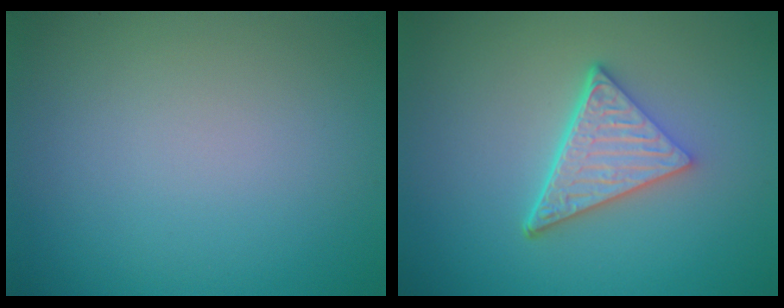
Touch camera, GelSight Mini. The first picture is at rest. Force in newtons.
{"total": 5.2, "press": 3.7, "slide": 3.7}